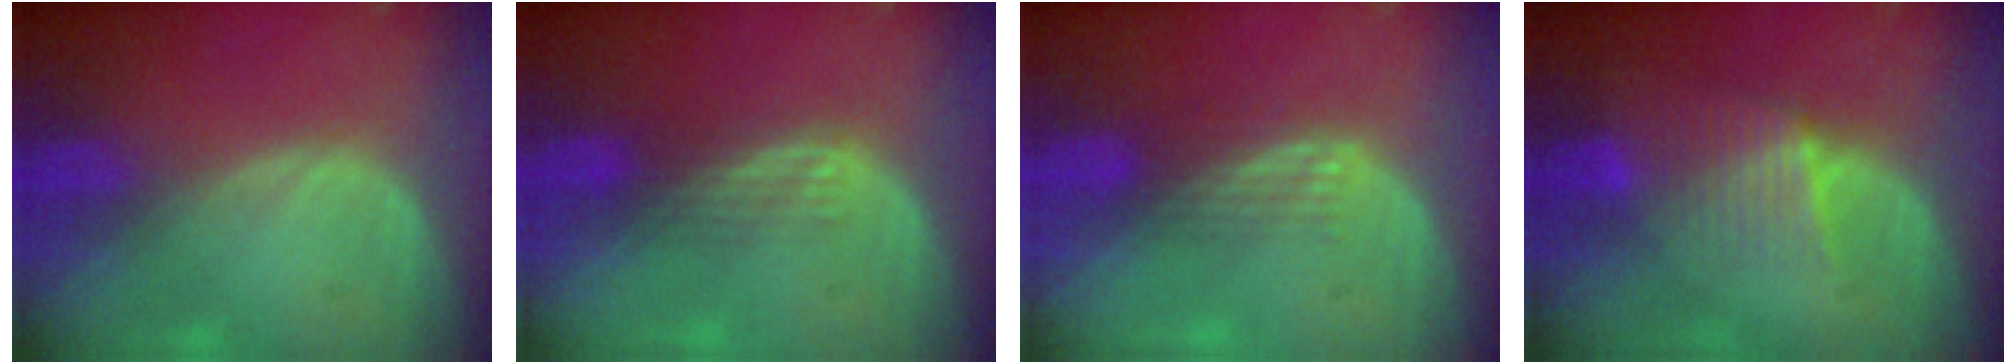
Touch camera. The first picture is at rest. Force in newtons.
{"total": 2.9, "press": 2.7, "slide": 1.2}
{"total": 3.3, "press": 2.8, "slide": 1.8}
{"total": 6.6, "press": 5.9, "slide": 3.0}